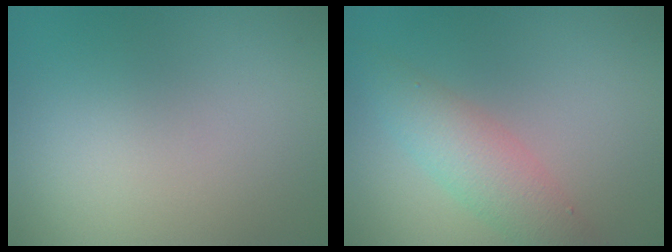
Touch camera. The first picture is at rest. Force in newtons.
{"total": 3.8, "press": 3.8, "slide": 0.0}